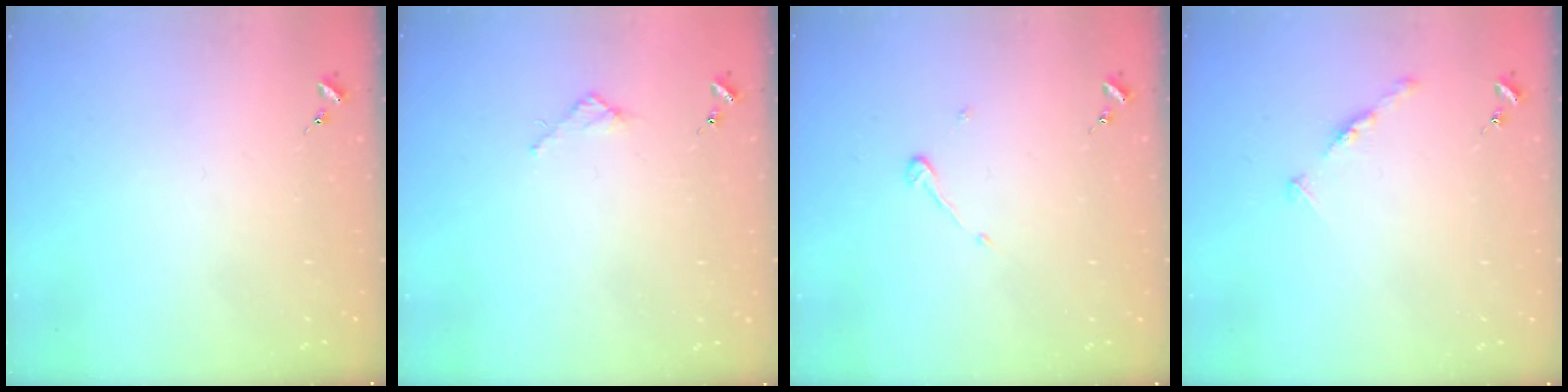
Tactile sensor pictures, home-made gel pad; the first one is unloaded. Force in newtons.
{"total": 2.4, "press": 2.3, "slide": 0.3}
{"total": 3.9, "press": 3.9, "slide": 0.3}
{"total": 4.8, "press": 4.7, "slide": 0.5}